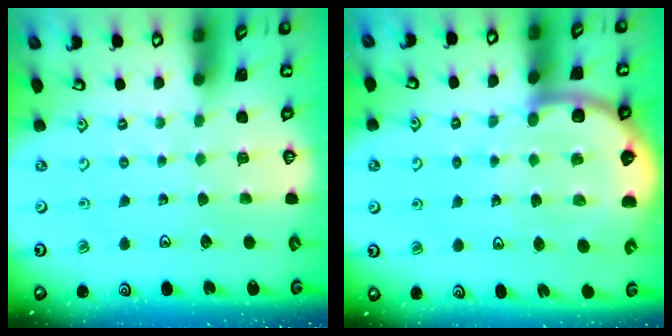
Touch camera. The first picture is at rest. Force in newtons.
{"total": 9.0, "press": 8.8, "slide": 1.9}